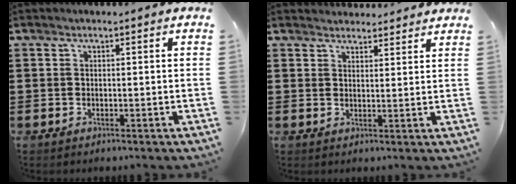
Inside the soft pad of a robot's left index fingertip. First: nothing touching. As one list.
[{"total": 2.6, "force": [2.5, 0.5, -0.2], "torque": [-0.004, -0.005, 0.049]}]